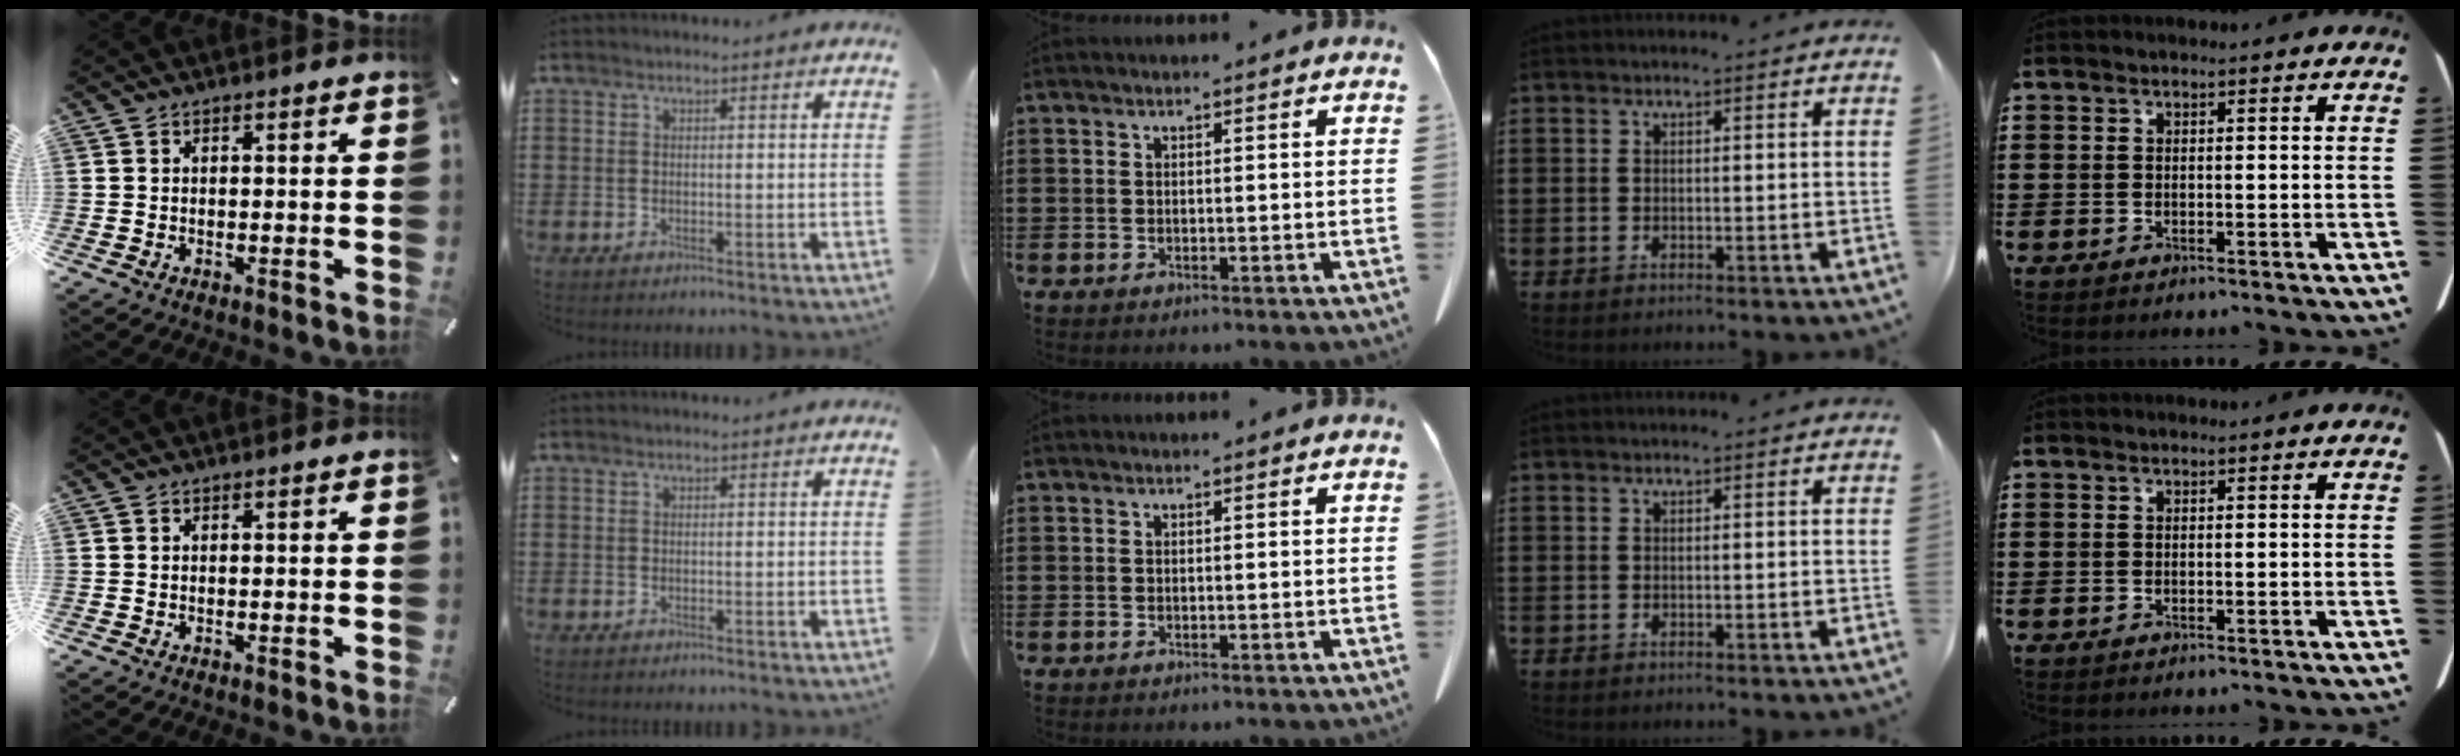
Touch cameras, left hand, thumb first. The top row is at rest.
{}